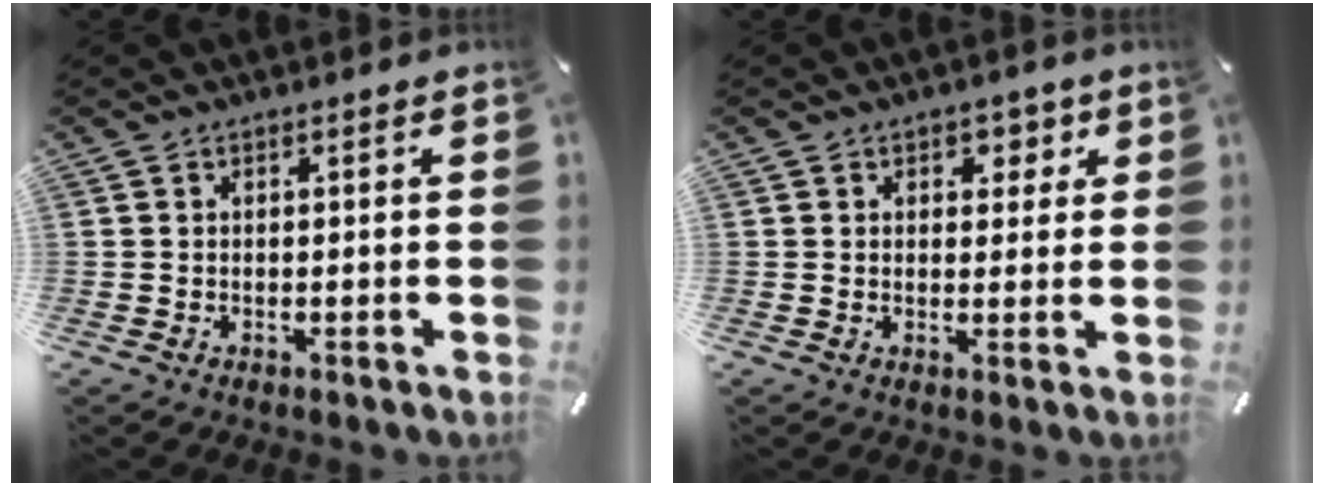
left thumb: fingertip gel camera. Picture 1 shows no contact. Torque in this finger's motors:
{"motor_torque": [0.71, 0.86, 0.50, -0.40, 0.02]}